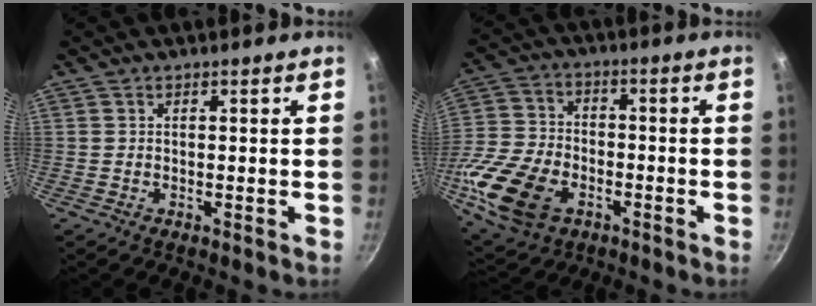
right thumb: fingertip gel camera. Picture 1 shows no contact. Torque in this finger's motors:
{"motor_torque": [1.04, 1.96, 0.96, -0.45, 0.43]}